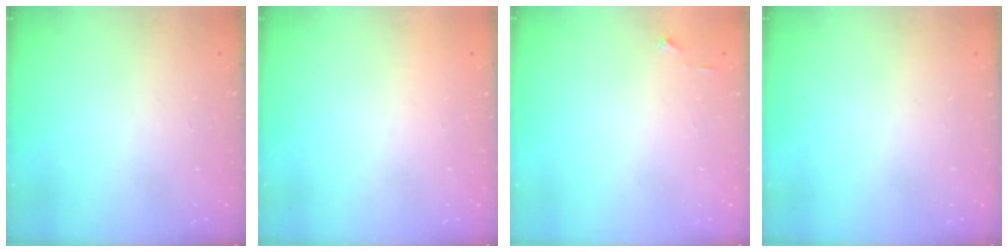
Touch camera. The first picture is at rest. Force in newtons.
{"total": 1.5, "press": 1.5, "slide": 0.1}
{"total": 3.0, "press": 2.9, "slide": 0.4}
{"total": 0.0}